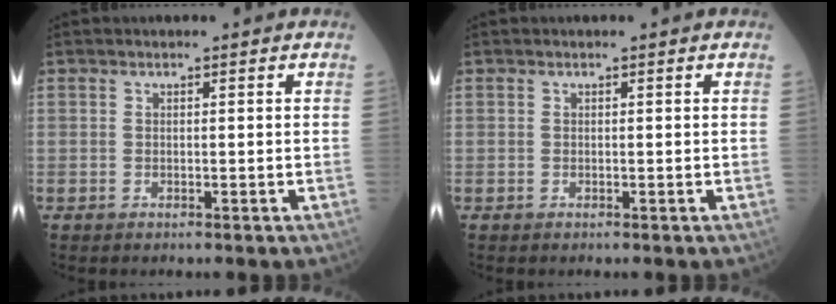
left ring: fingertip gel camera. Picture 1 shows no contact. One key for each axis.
{"total": 0.0}